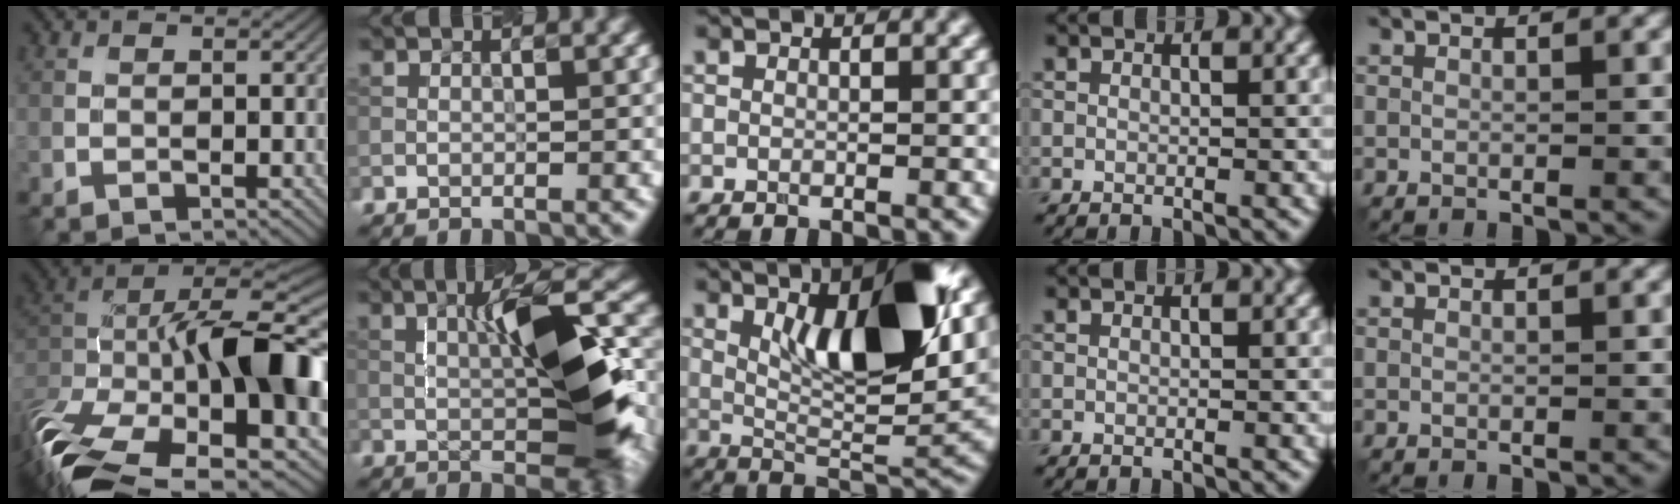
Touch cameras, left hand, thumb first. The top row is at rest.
{"thumb": {"total": 19.7, "force": [-5.0, 10.5, 15.9], "torque": [-0.329, -0.033, -0.074]}, "index": {"total": 9.4, "force": [0.1, 2.3, 9.1], "torque": [-0.138, 0.024, 0.008]}, "middle": {"total": 10.2, "force": [3.7, 2.9, 9.1], "torque": [-0.137, -0.013, 0.068]}}